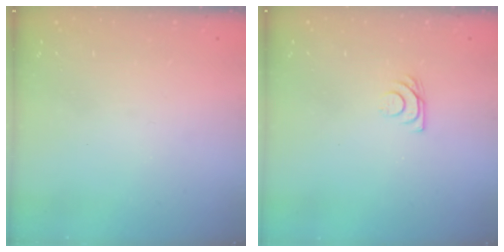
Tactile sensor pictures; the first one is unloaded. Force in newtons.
{"total": 6.1, "press": 6.0, "slide": 0.8}